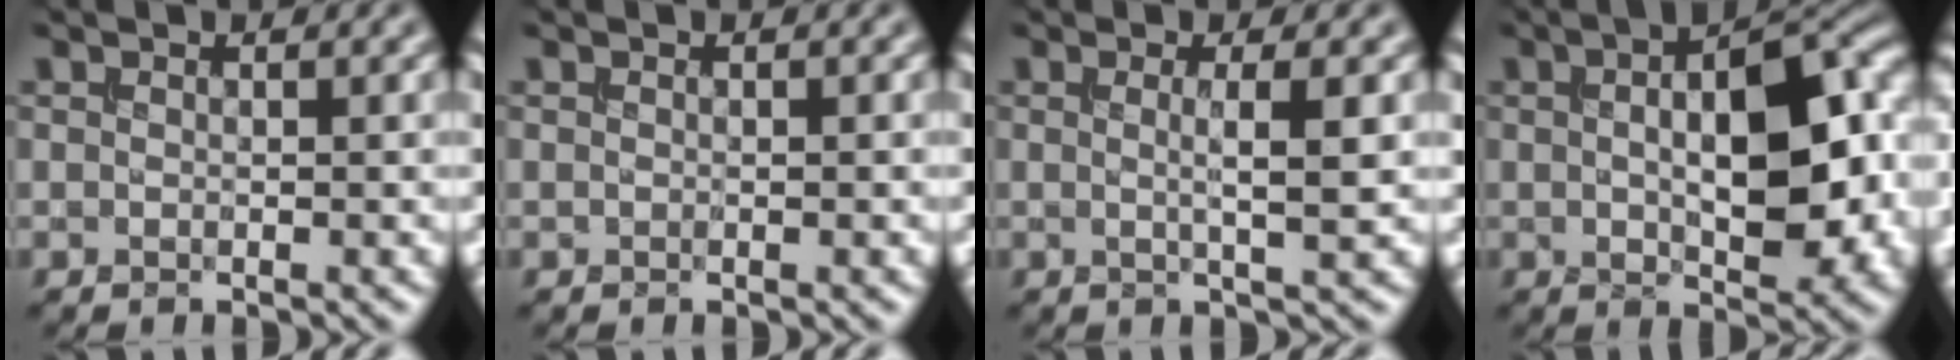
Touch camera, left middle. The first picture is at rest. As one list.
[{"total": 0.0}, {"total": 3.0, "force": [0.1, 0.6, 2.9], "torque": [-0.042, -0.001, 0.000]}, {"total": 11.4, "force": [0.9, 4.7, 10.4], "torque": [-0.129, 0.012, 0.016]}]